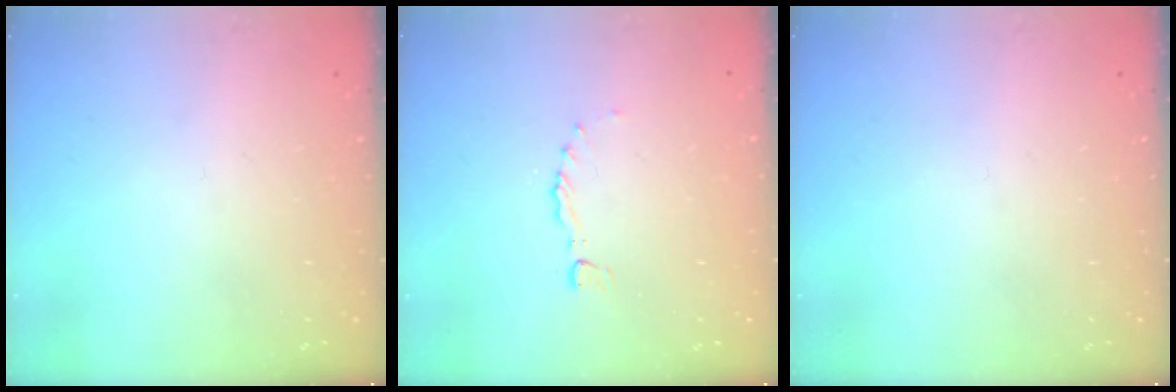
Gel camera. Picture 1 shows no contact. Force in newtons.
{"total": 0.0}
{"total": 0.0}